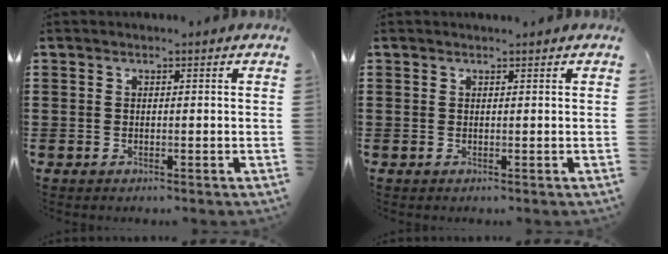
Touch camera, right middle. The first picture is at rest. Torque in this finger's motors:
{"motor_torque": [0.00, 0.00, 0.00, 0.01]}